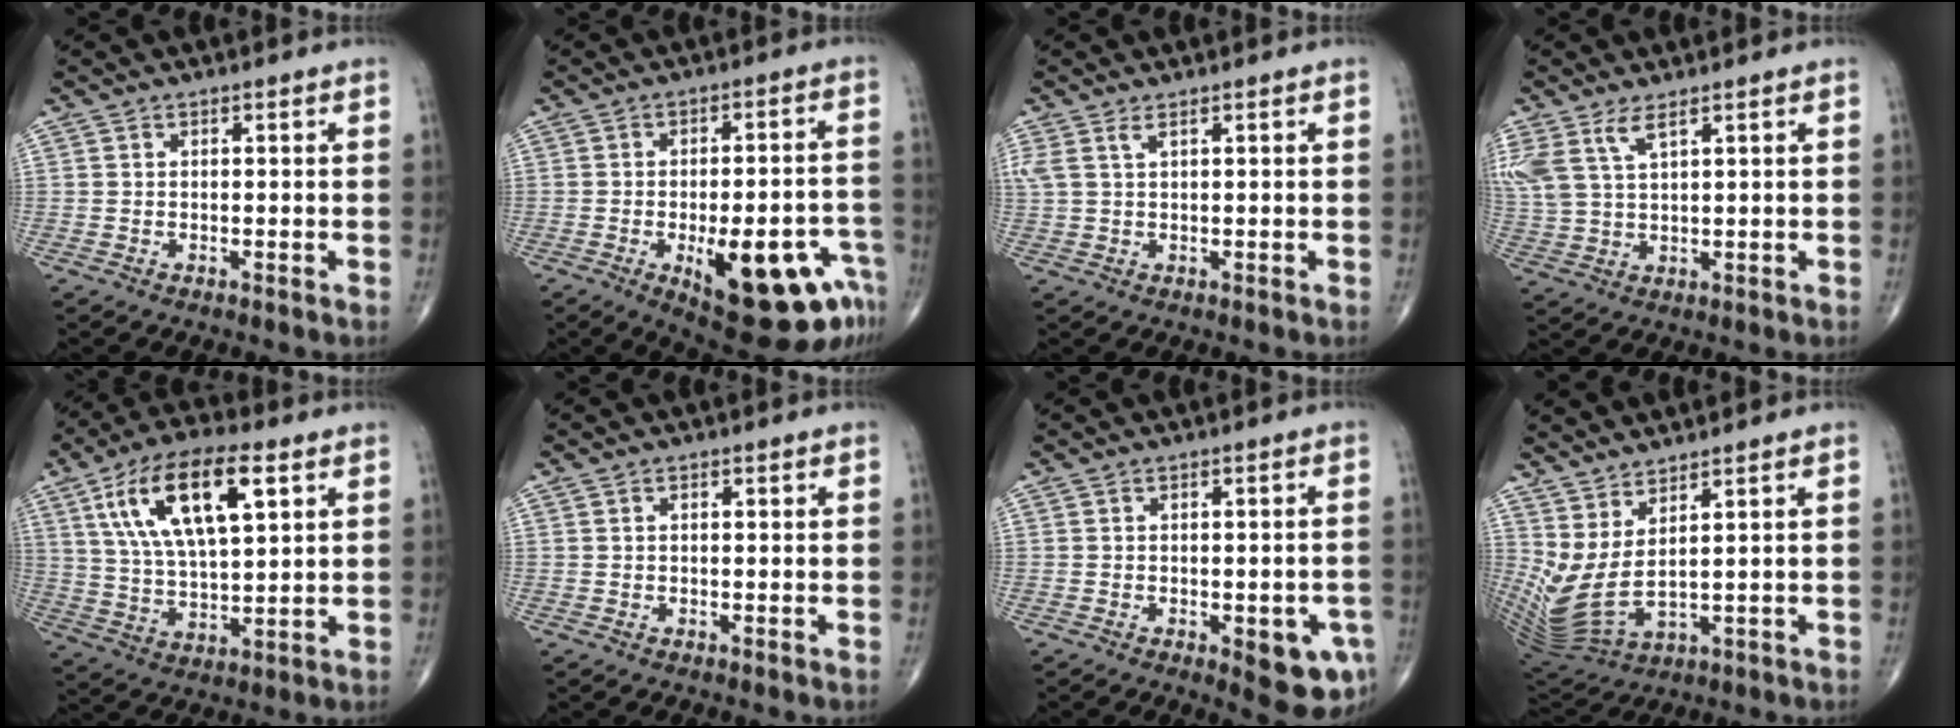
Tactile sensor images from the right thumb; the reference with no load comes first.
{"total": 20.2, "force": [-8.7, 7.5, 16.5], "torque": [-0.156, 0.030, -0.101]}
{"total": 2.7, "force": [1.5, 0.8, 2.1], "torque": [-0.057, 0.012, 0.041]}
{"total": 7.3, "force": [4.2, 2.8, 5.3], "torque": [-0.131, -0.009, 0.095]}
{"total": 17.9, "force": [7.0, 7.2, 14.9], "torque": [-0.263, -0.007, 0.128]}
{"total": 0.6, "force": [0.1, 0.3, 0.5], "torque": [-0.012, 0.001, 0.002]}
{"total": 9.0, "force": [-3.2, 3.4, 7.6], "torque": [-0.073, 0.004, -0.030]}
{"total": 9.9, "force": [3.8, 2.8, 8.7], "torque": [-0.203, -0.038, 0.094]}